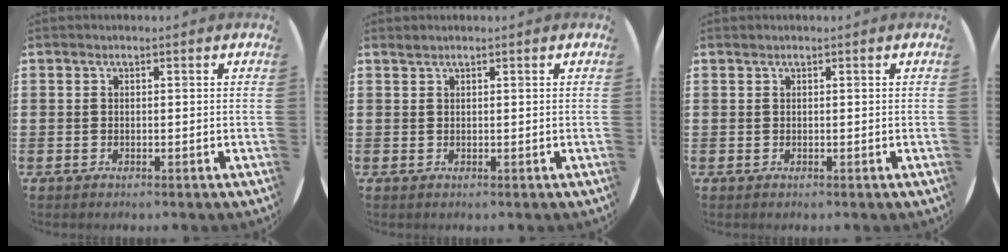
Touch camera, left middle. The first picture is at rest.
{"total": 0.5, "force": [0.5, -0.1, 0.0], "torque": [-0.002, -0.001, 0.011]}
{"total": 0.0}